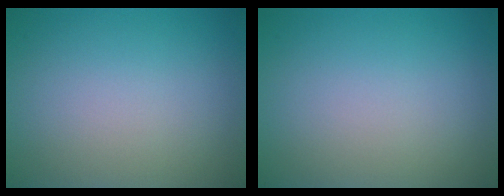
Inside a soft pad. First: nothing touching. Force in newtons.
{"total": 0.0}